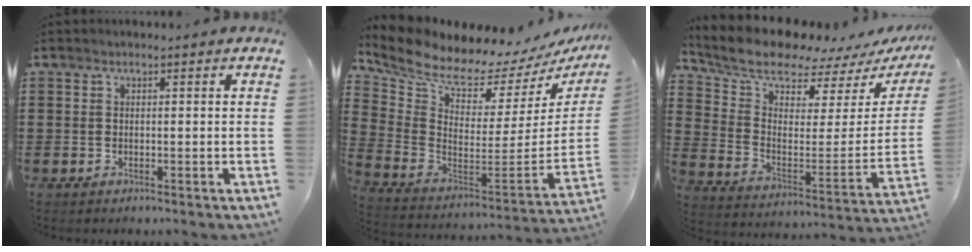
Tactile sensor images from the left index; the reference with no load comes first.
{"total": 6.7, "force": [6.2, 1.5, 2.0], "torque": [-0.081, -0.069, 0.101]}
{"total": 9.1, "force": [8.3, 2.4, 2.7], "torque": [-0.087, -0.069, 0.143]}